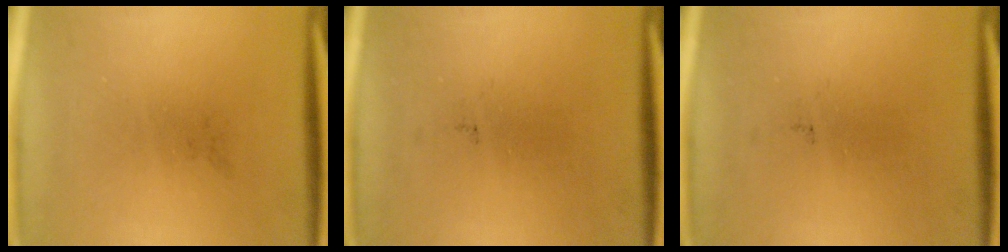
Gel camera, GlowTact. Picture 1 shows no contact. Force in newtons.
{"total": 0.0}
{"total": 0.0}